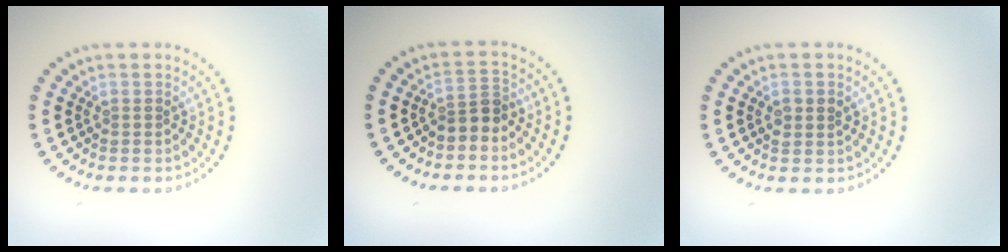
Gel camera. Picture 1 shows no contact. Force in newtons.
{"total": 2.2, "press": 1.8, "slide": 1.4}
{"total": 1.4, "press": 1.4, "slide": 0.3}